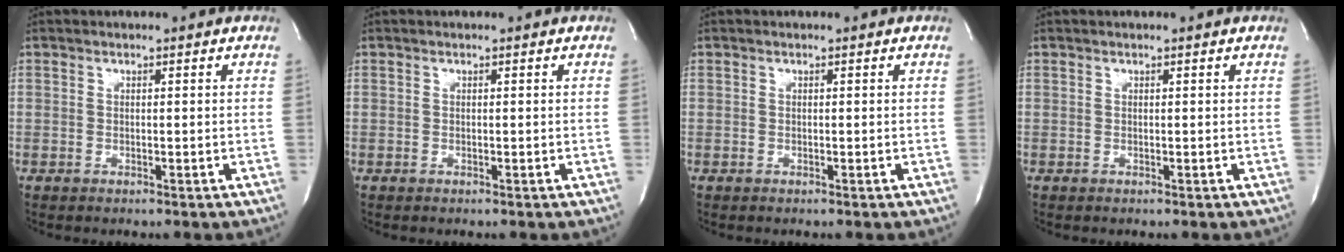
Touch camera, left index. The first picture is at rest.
{"total": 0.0}
{"total": 0.0}
{"total": 0.0}